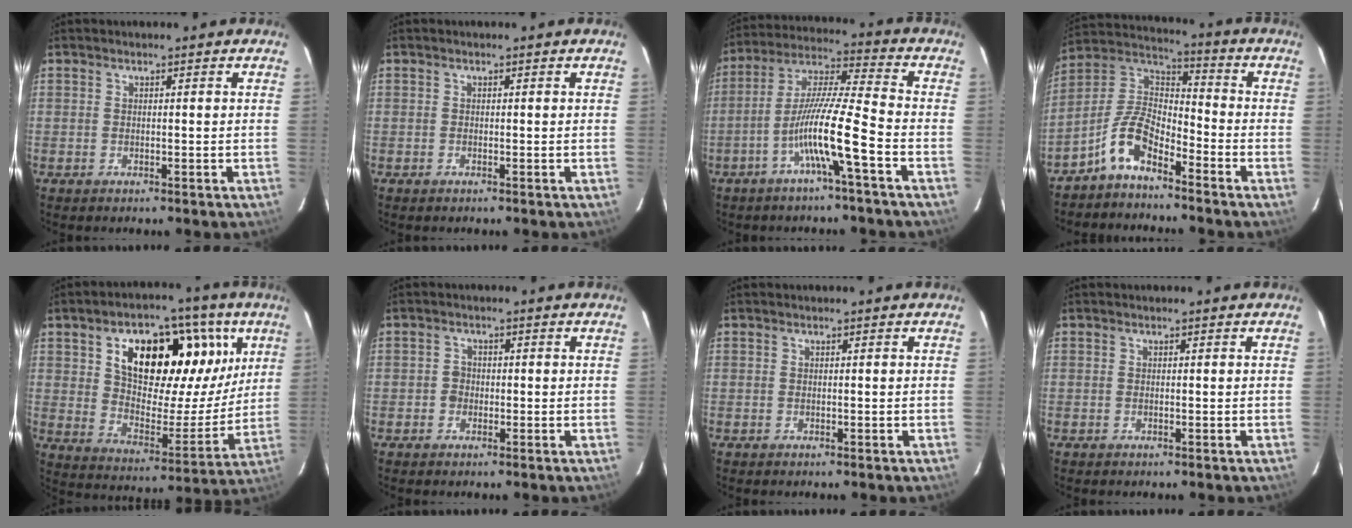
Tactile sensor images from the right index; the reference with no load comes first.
{"total": 0.0}
{"total": 11.6, "force": [-4.8, -0.7, 10.5], "torque": [-0.203, 0.010, -0.091]}
{"total": 8.2, "force": [-5.7, 3.0, 5.1], "torque": [-0.116, 0.032, -0.115]}
{"total": 20.9, "force": [8.1, 10.3, 16.3], "torque": [-0.228, 0.032, 0.132]}
{"total": 1.7, "force": [-0.5, 1.5, 0.6], "torque": [-0.006, 0.006, -0.009]}
{"total": 0.0}
{"total": 0.0}